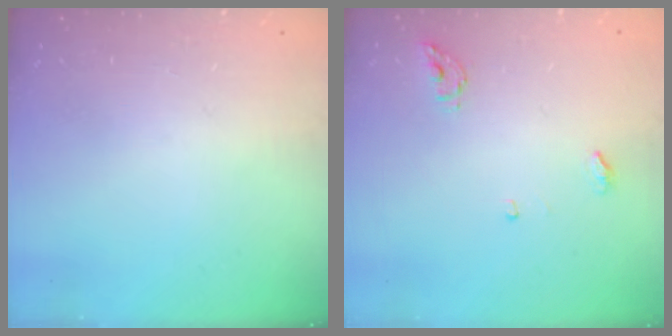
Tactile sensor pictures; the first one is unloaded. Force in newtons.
{"total": 4.3, "press": 4.3, "slide": 0.4}